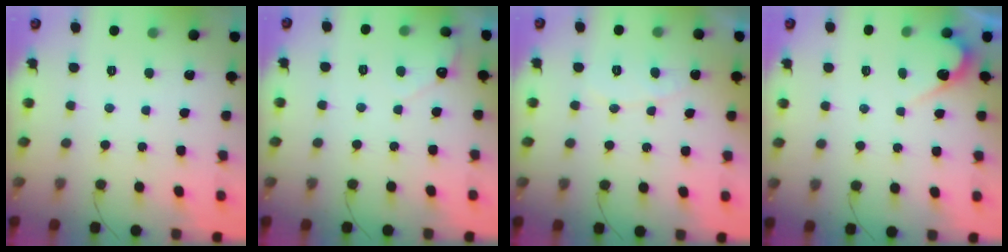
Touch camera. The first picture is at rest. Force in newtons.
{"total": 2.8, "press": 2.8, "slide": 0.1}
{"total": 5.4, "press": 5.4, "slide": 0.4}
{"total": 4.8, "press": 4.8, "slide": 0.2}